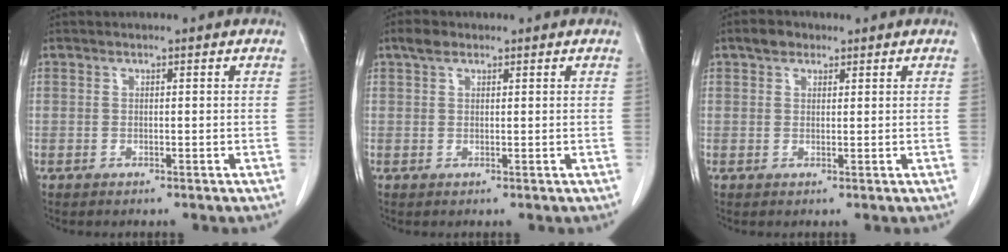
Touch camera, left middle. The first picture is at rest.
{"total": 1.9, "force": [1.4, 0.9, 1.0], "torque": [-0.025, 0.010, 0.025]}
{"total": 2.4, "force": [1.6, 1.5, 0.9], "torque": [-0.018, 0.008, 0.025]}